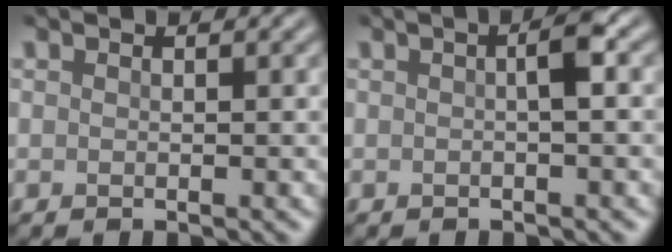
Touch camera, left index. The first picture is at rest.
{"total": 1.8, "force": [0.0, 0.2, 1.8], "torque": [-0.032, 0.009, 0.000]}